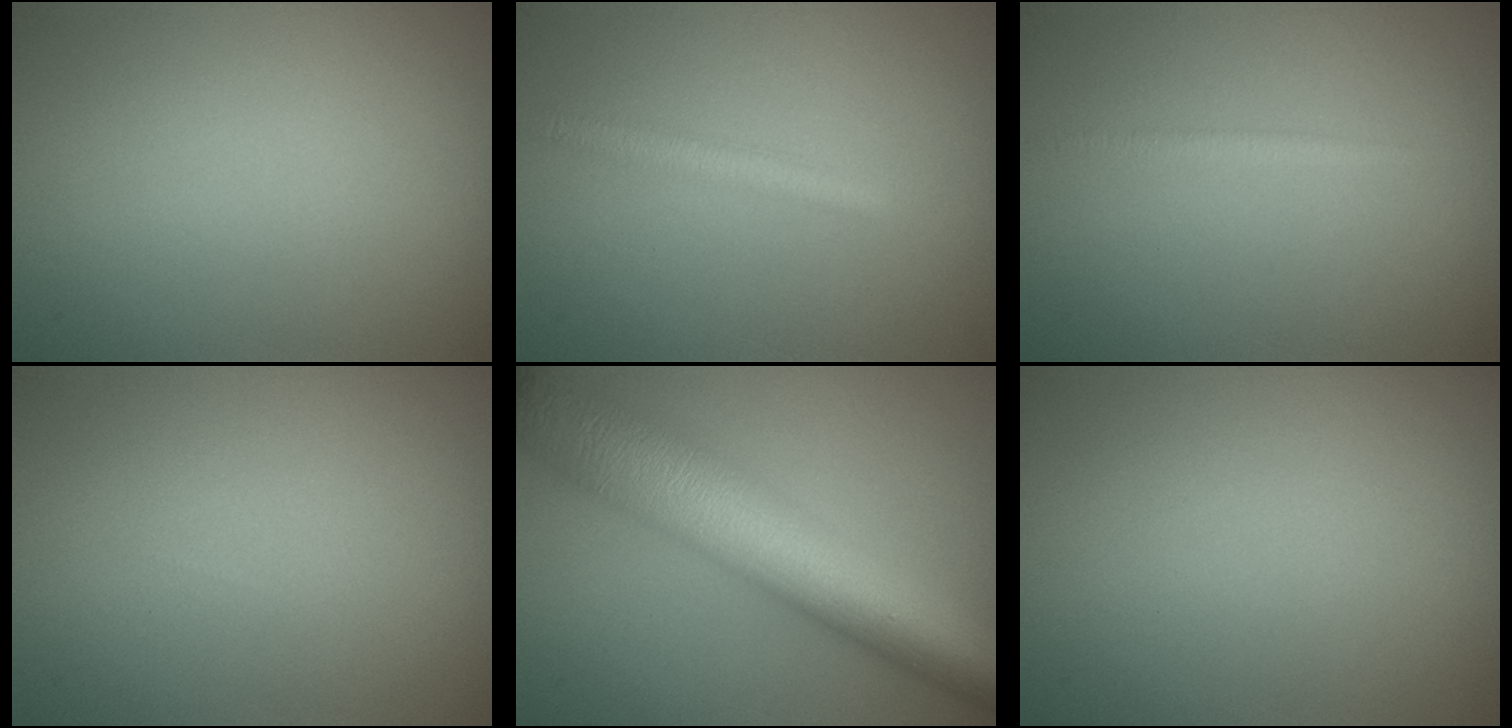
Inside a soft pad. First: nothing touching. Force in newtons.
{"total": 2.0, "press": 2.0, "slide": 0.1}
{"total": 0.7, "press": 0.7, "slide": 0.1}
{"total": 0.0}
{"total": 11.9, "press": 11.9, "slide": 0.2}
{"total": 0.0}